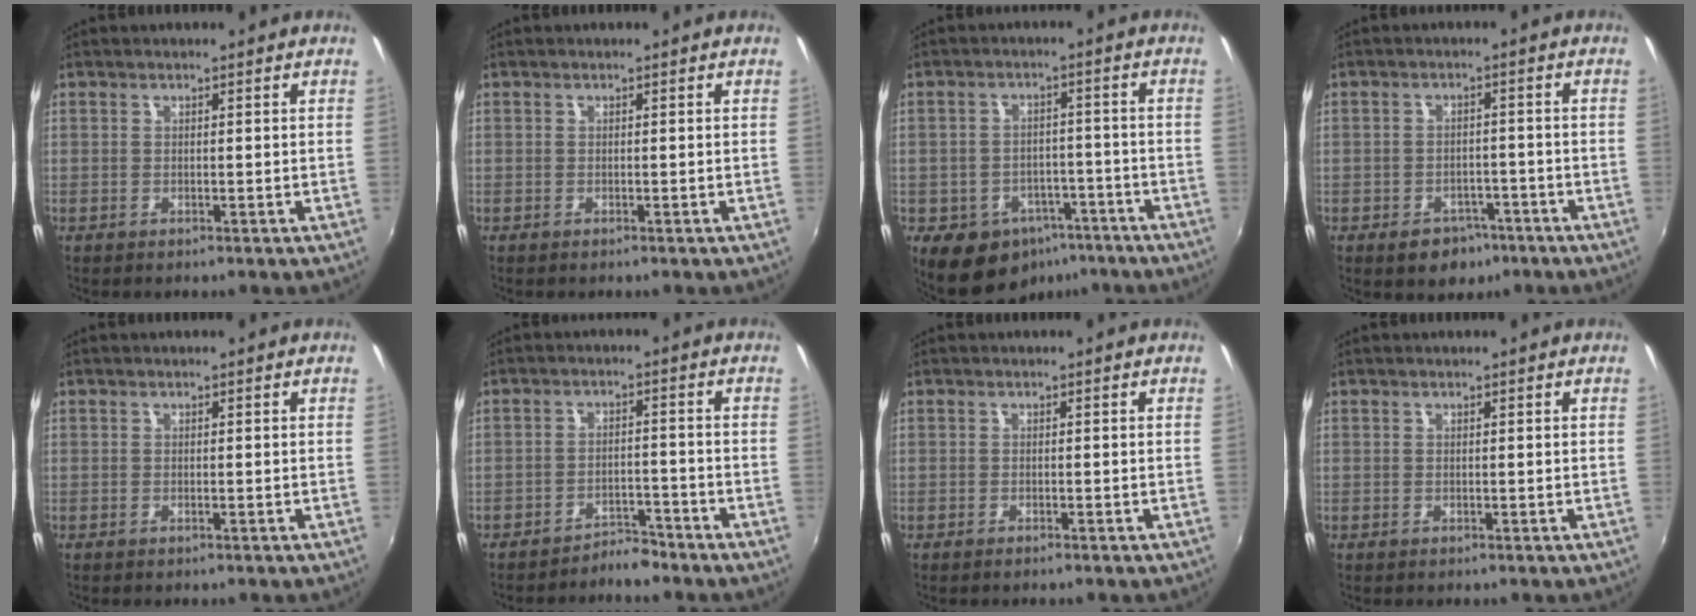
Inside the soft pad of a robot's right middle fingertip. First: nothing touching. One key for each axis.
{"total": 0.0}
{"total": 11.6, "fx": -6.9, "fy": 8.3, "fz": 4.3, "tx": -0.099, "ty": 0.011, "tz": -0.078}
{"total": 6.3, "fx": -4.0, "fy": 4.3, "fz": 2.3, "tx": -0.054, "ty": 0.002, "tz": -0.045}
{"total": 0.0}
{"total": 4.1, "fx": -3.9, "fy": 1.0, "fz": 0.7, "tx": -0.025, "ty": 0.006, "tz": -0.061}
{"total": 0.6, "fx": -0.6, "fy": 0.0, "fz": 0.2, "tx": -0.005, "ty": -0.003, "tz": -0.013}
{"total": 0.0}